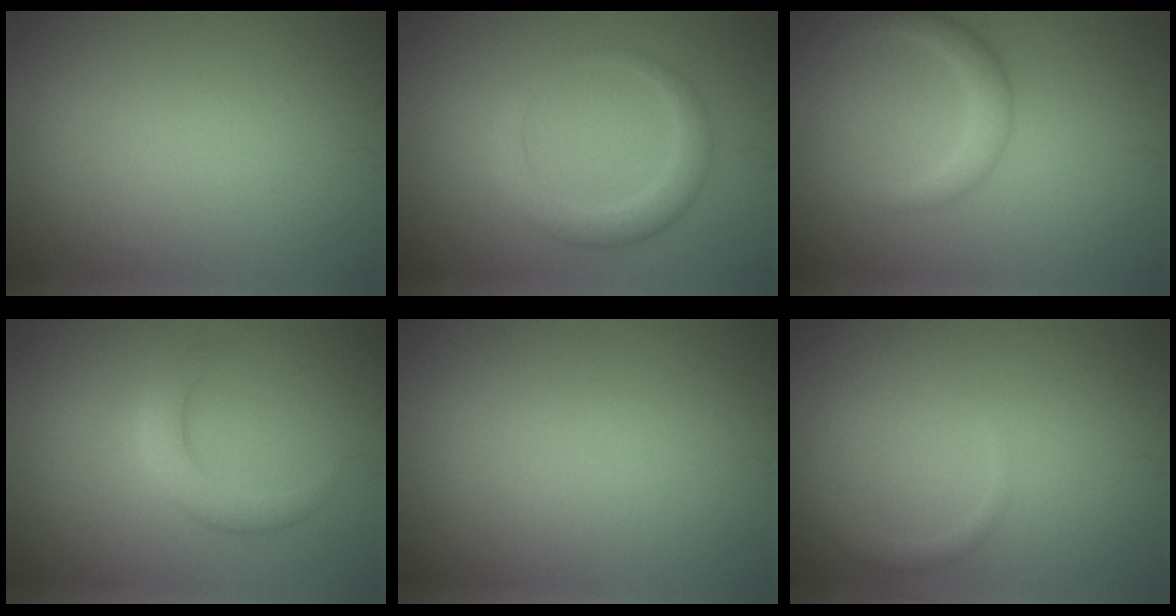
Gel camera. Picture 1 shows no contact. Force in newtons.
{"total": 3.0, "press": 3.0, "slide": 0.1}
{"total": 2.1, "press": 2.1, "slide": 0.1}
{"total": 2.7, "press": 2.7, "slide": 0.1}
{"total": 0.0}
{"total": 1.3, "press": 1.3, "slide": 0.1}